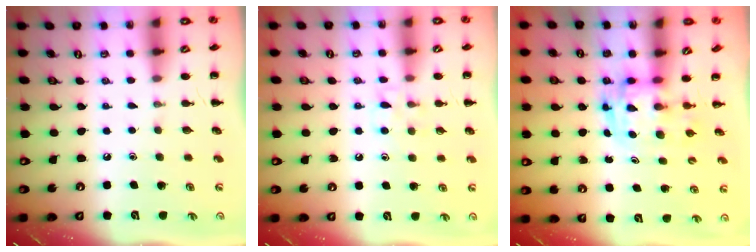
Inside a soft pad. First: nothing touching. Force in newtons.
{"total": 7.4, "press": 7.1, "slide": 2.1}
{"total": 3.0, "press": 2.9, "slide": 0.5}